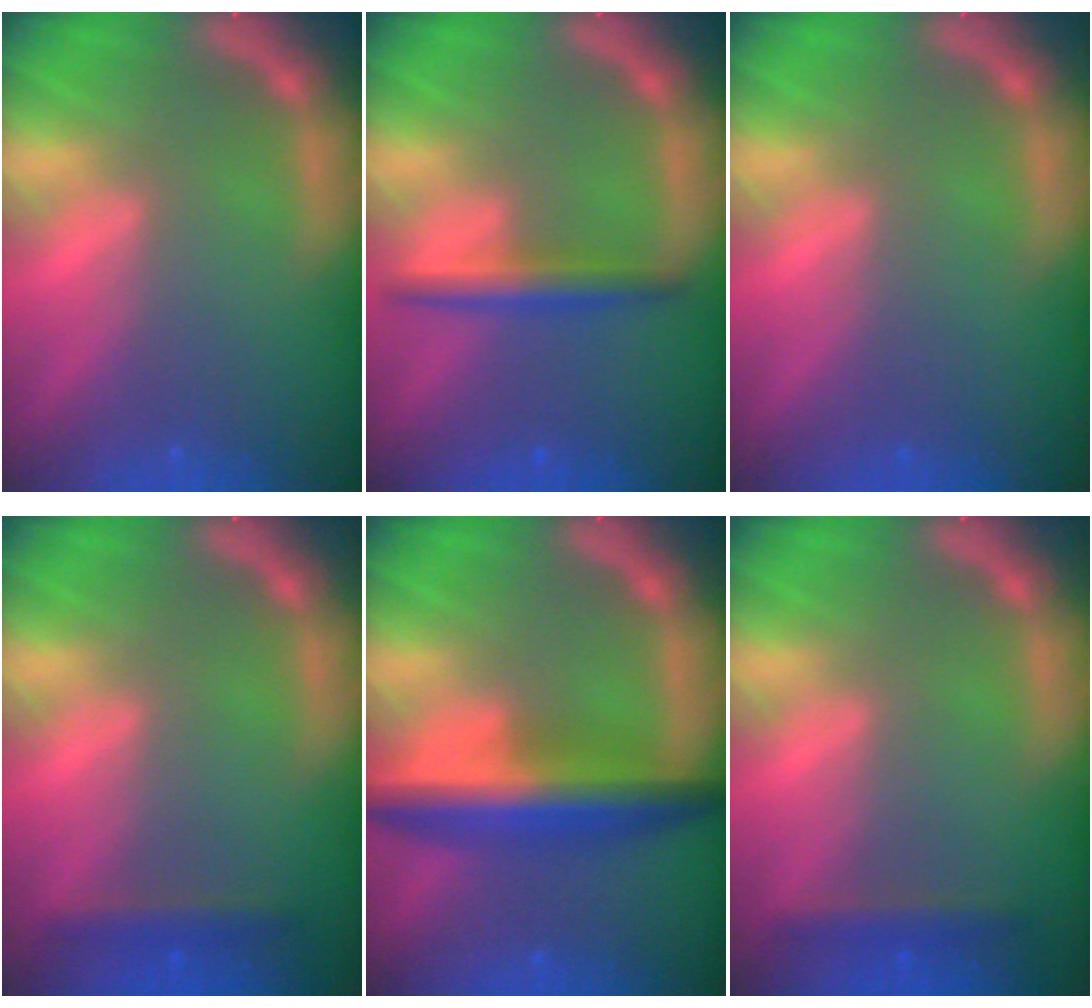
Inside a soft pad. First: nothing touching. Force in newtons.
{"total": 3.0}
{"total": 0.0}
{"total": 1.9}
{"total": 7.1}
{"total": 1.9}